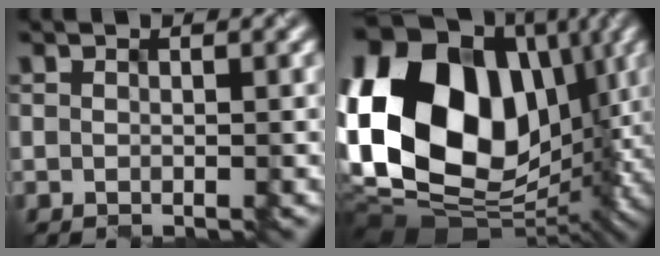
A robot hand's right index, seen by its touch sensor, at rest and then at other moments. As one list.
[{"total": 19.9, "force": [2.2, 15.1, 12.9], "torque": [-0.250, 0.014, 0.053]}]